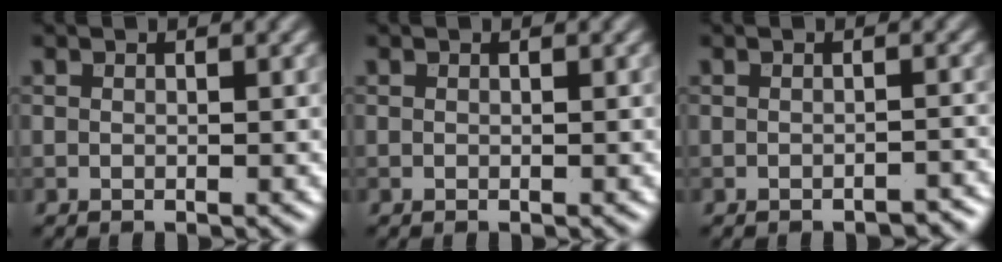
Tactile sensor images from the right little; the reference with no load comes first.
{"total": 0.0}
{"total": 1.2, "force": [-1.1, 0.3, 0.4], "torque": [-0.005, 0.003, -0.015]}